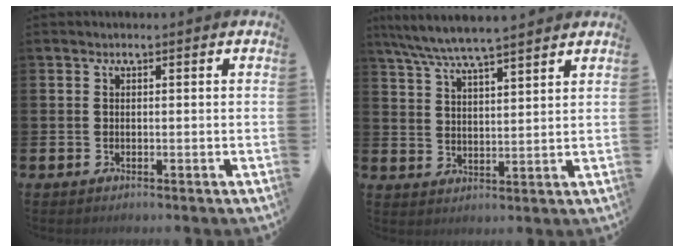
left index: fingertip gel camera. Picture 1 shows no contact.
{"total": 6.8, "force": [6.4, 0.2, 2.2], "torque": [-0.067, -0.026, 0.115]}